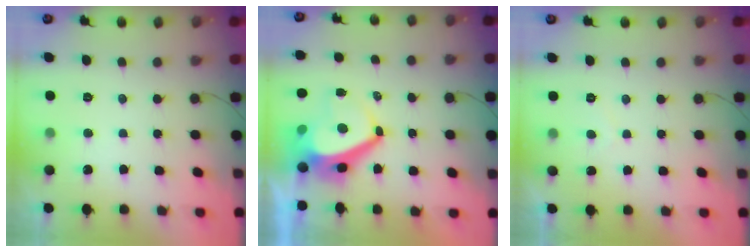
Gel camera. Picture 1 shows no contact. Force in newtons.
{"total": 7.1, "press": 7.0, "slide": 0.8}
{"total": 0.5, "press": 0.1, "slide": 0.5}